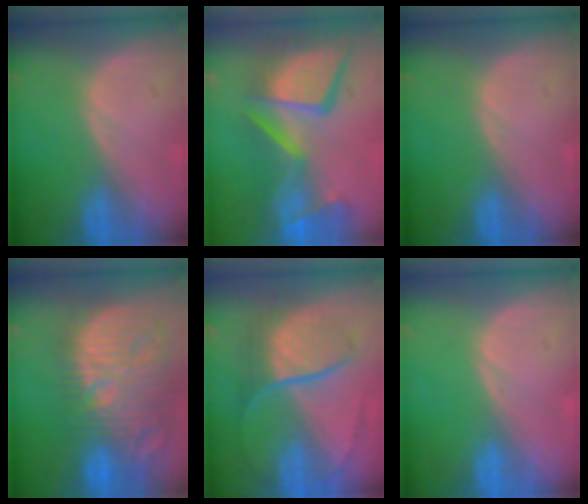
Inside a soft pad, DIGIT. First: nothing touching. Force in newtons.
{"total": 13.9, "press": 11.3, "slide": 8.1}
{"total": 0.0}
{"total": 15.2, "press": 13.2, "slide": 7.4}
{"total": 7.8, "press": 7.5, "slide": 2.4}
{"total": 0.0}